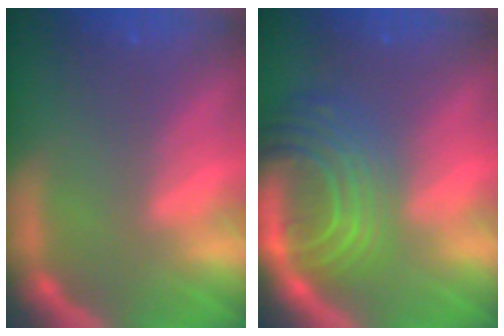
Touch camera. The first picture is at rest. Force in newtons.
{"total": 10.0}